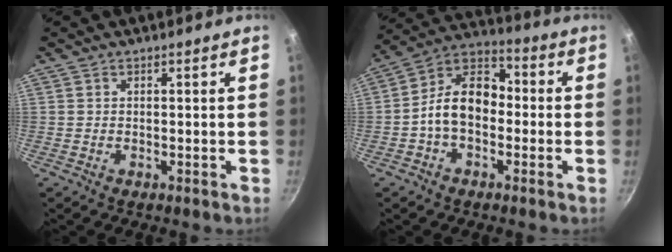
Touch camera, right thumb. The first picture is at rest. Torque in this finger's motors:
{"motor_torque": [1.49, 1.69, 1.44, -0.67, 0.46]}